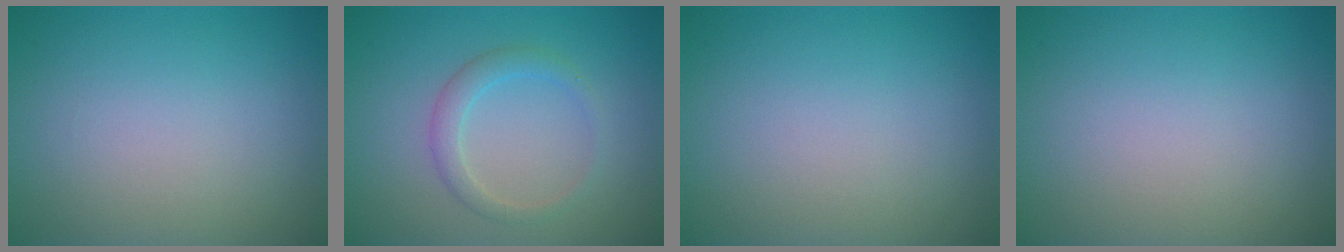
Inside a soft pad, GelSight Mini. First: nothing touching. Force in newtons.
{"total": 2.0, "press": 2.0, "slide": 0.1}
{"total": 0.0}
{"total": 0.0}